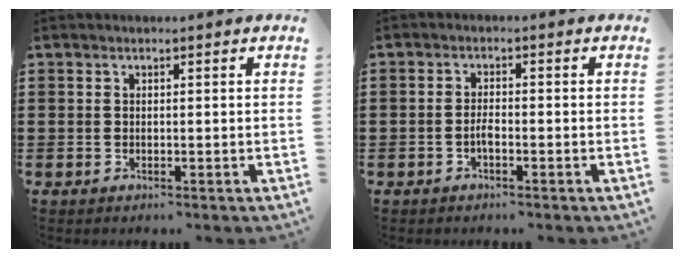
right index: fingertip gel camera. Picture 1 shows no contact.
{"total": 2.3, "force": [-0.8, 0.5, 2.1], "torque": [-0.047, -0.002, -0.016]}